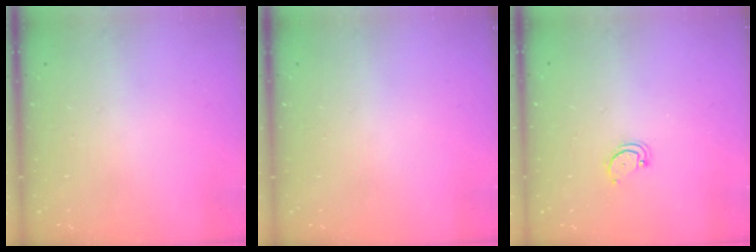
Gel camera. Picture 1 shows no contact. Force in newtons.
{"total": 0.0}
{"total": 3.4, "press": 3.4, "slide": 0.2}